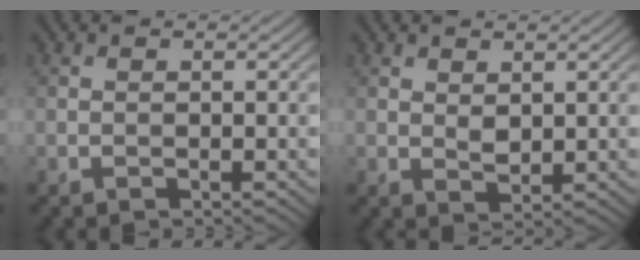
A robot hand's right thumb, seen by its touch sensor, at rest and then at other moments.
{"total": 1.8, "force": [0.9, 1.1, 1.1], "torque": [-0.025, -0.005, 0.019]}